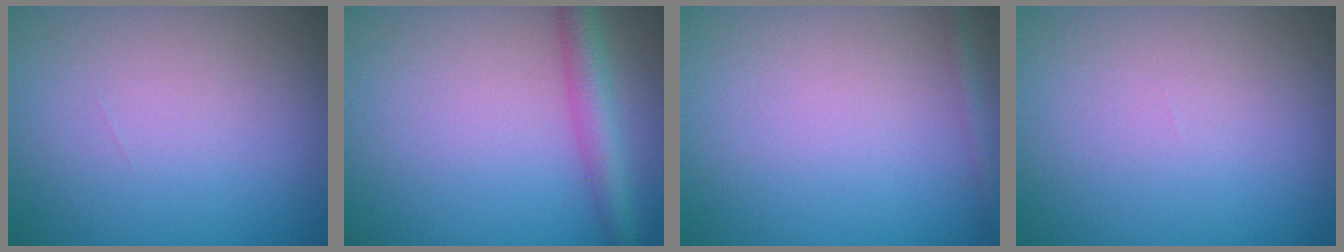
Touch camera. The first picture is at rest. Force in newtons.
{"total": 3.5, "press": 3.5, "slide": 0.1}
{"total": 0.9, "press": 0.9, "slide": 0.1}
{"total": 0.0}